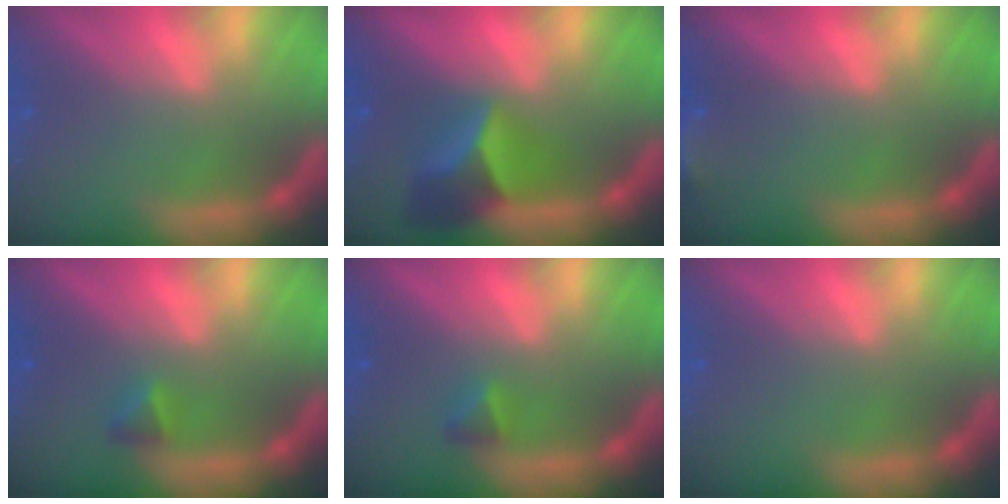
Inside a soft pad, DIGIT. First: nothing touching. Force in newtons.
{"total": 5.4}
{"total": 2.4}
{"total": 1.4}
{"total": 1.4}
{"total": 0.0}